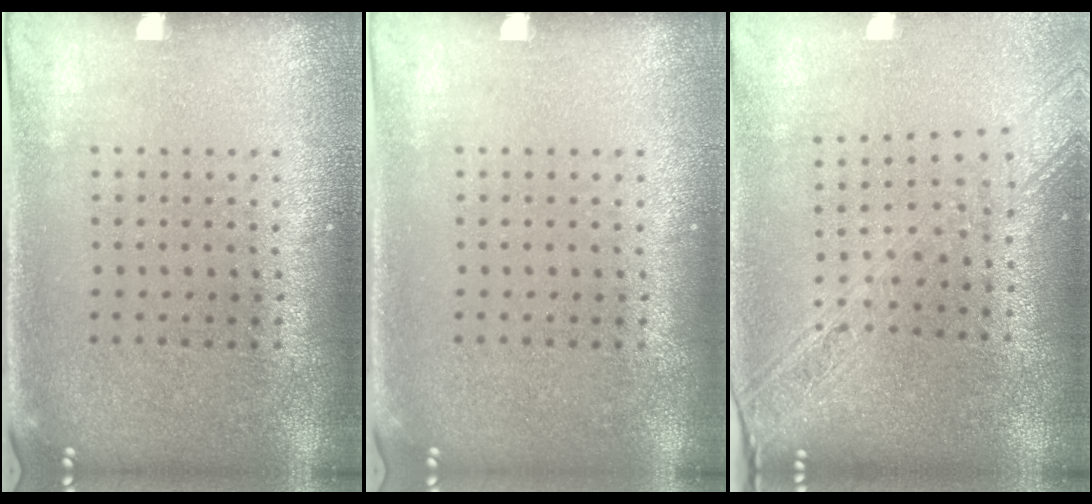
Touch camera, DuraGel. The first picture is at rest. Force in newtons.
{"total": 0.0}
{"total": 2.1, "press": 1.8, "slide": 1.1}